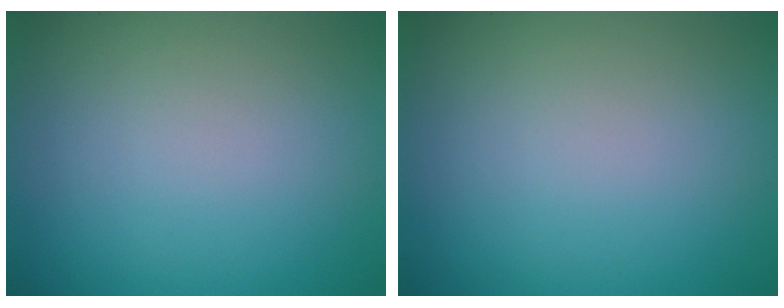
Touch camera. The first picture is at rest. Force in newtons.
{"total": 0.0}